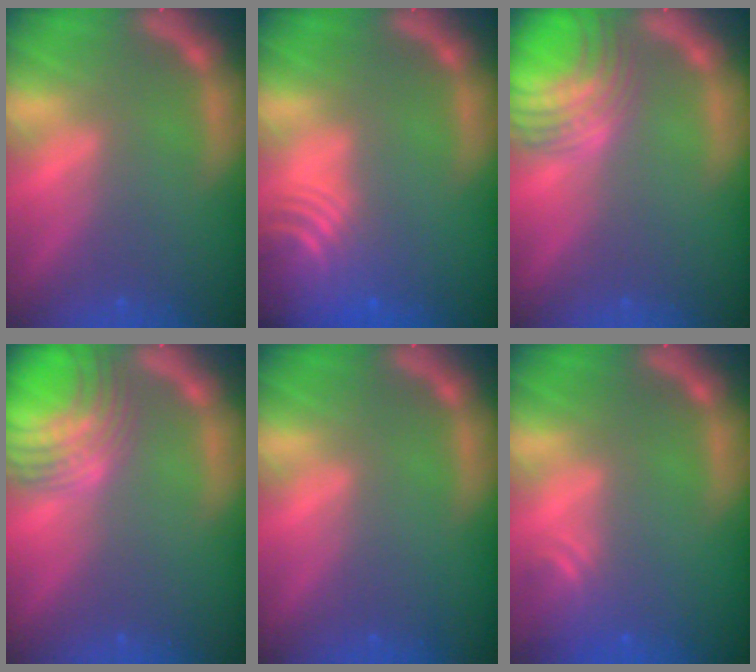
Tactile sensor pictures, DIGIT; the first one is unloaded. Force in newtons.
{"total": 8.6}
{"total": 8.1}
{"total": 8.5}
{"total": 0.0}
{"total": 2.4}